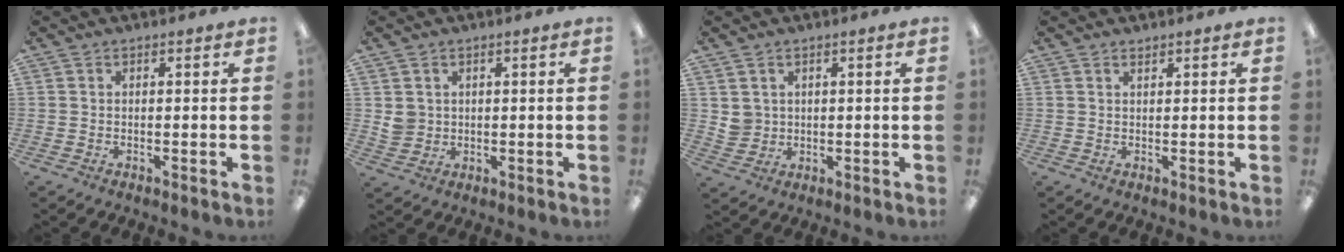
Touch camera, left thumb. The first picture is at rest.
{"total": 3.5, "force": [1.2, 3.2, 0.5], "torque": [-0.009, 0.003, 0.022]}
{"total": 3.7, "force": [1.6, 3.3, 0.3], "torque": [-0.009, 0.000, 0.031]}
{"total": 1.2, "force": [1.2, 0.1, 0.1], "torque": [-0.004, -0.001, 0.022]}